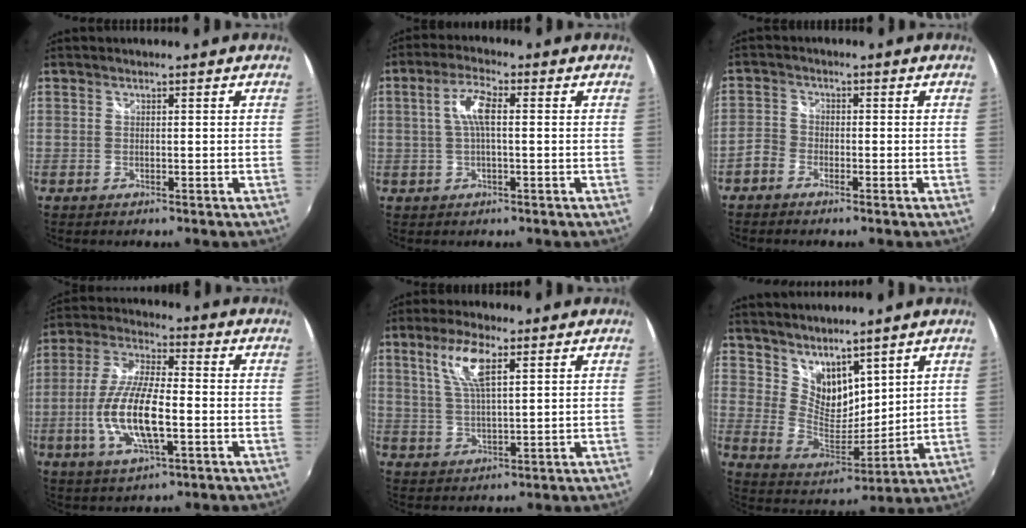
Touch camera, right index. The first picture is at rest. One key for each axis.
{"total": 5.4, "fx": 0.5, "fy": 1.4, "fz": 5.2, "tx": -0.102, "ty": 0.009, "tz": 0.011}
{"total": 3.0, "fx": -2.0, "fy": 2.0, "fz": 0.8, "tx": -0.021, "ty": 0.008, "tz": -0.046}
{"total": 14.2, "fx": -3.2, "fy": 4.5, "fz": 13.0, "tx": -0.269, "ty": -0.006, "tz": -0.062}
{"total": 7.6, "fx": 3.5, "fy": 2.0, "fz": 6.5, "tx": -0.129, "ty": 0.005, "tz": 0.071}
{"total": 10.6, "fx": 8.1, "fy": 5.5, "fz": 4.3, "tx": -0.076, "ty": 0.000, "tz": 0.164}